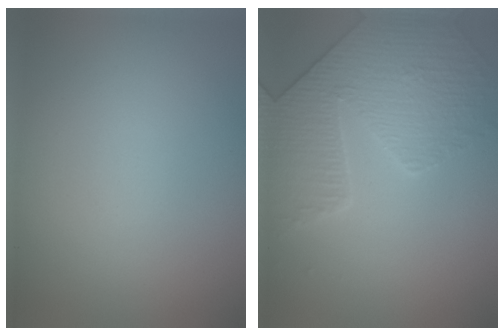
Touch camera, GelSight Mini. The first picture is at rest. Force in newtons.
{"total": 4.0, "press": 3.7, "slide": 1.5}